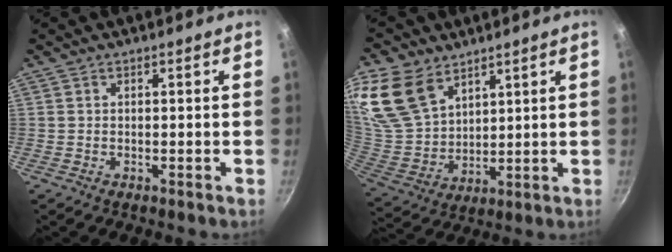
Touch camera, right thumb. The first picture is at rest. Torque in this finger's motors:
{"motor_torque": [-1.51, 2.04, 1.52, 0.21, 0.52]}